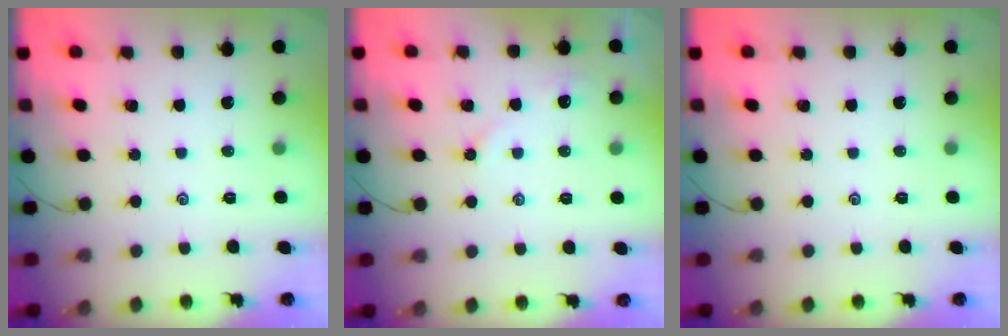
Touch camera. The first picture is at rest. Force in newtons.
{"total": 2.8, "press": 2.8, "slide": 0.5}
{"total": 0.0}